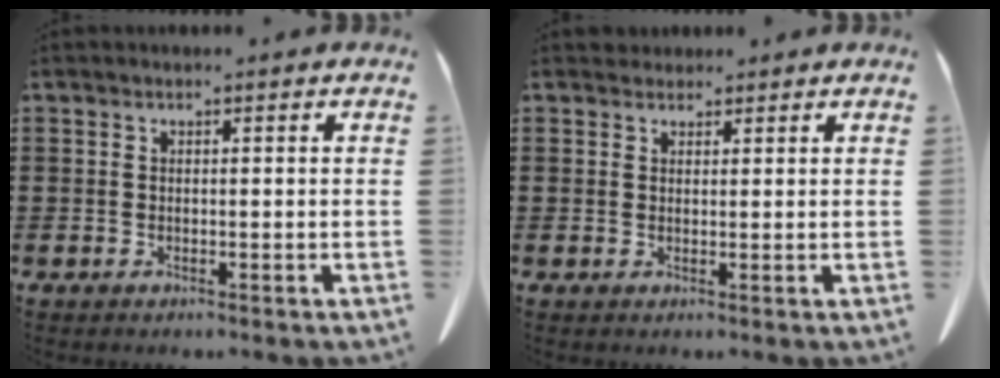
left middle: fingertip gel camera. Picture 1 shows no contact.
{"total": 1.7, "force": [1.5, 0.8, 0.0], "torque": [0.004, 0.000, 0.028]}